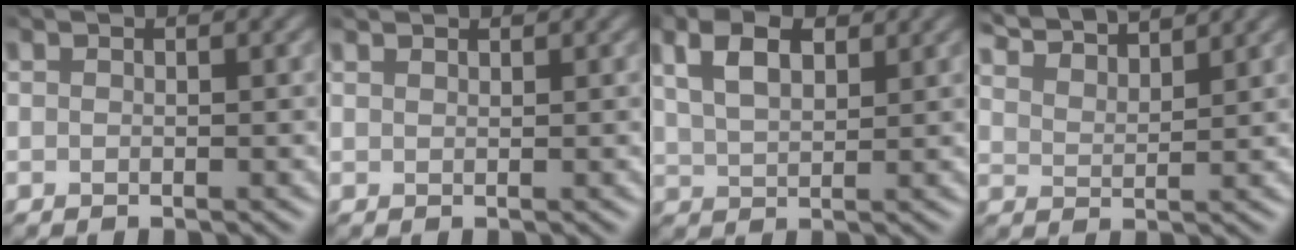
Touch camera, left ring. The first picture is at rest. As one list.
[{"total": 0.6, "force": [0.6, -0.1, -0.1], "torque": [0.000, 0.000, 0.015]}, {"total": 4.2, "force": [2.2, 2.1, 3.0], "torque": [-0.065, 0.007, 0.041]}, {"total": 5.9, "force": [5.6, 0.8, 1.9], "torque": [-0.027, 0.014, 0.080]}]